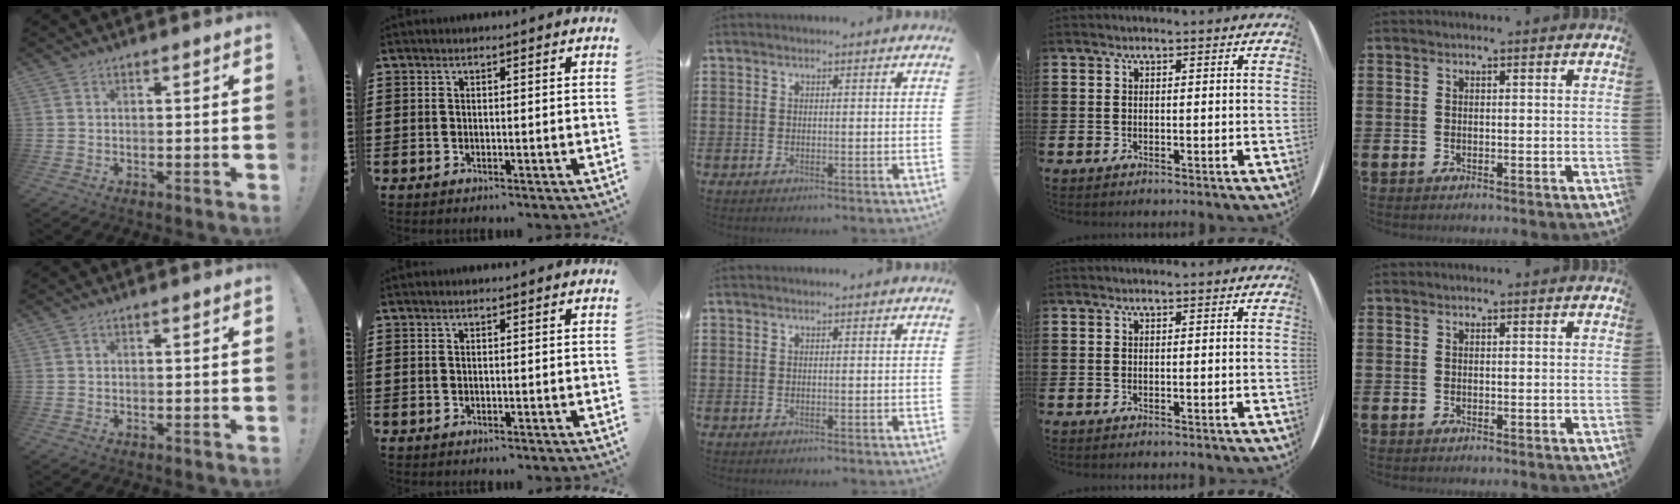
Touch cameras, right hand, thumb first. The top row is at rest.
{}